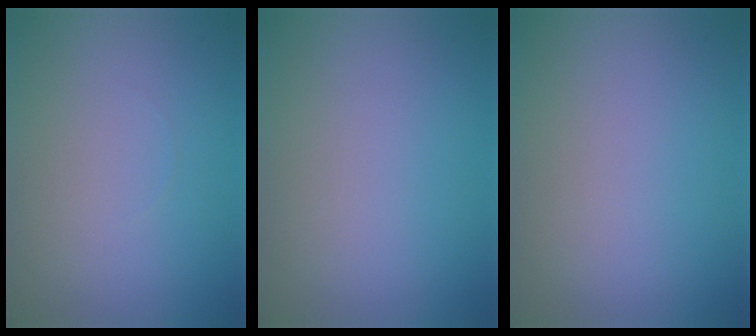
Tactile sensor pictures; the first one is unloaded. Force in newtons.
{"total": 0.0}
{"total": 0.0}